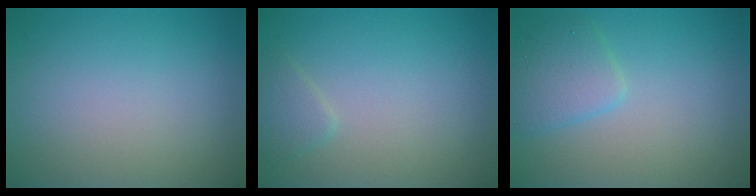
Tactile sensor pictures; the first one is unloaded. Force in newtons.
{"total": 1.3, "press": 1.3, "slide": 0.1}
{"total": 2.7, "press": 2.7, "slide": 0.1}